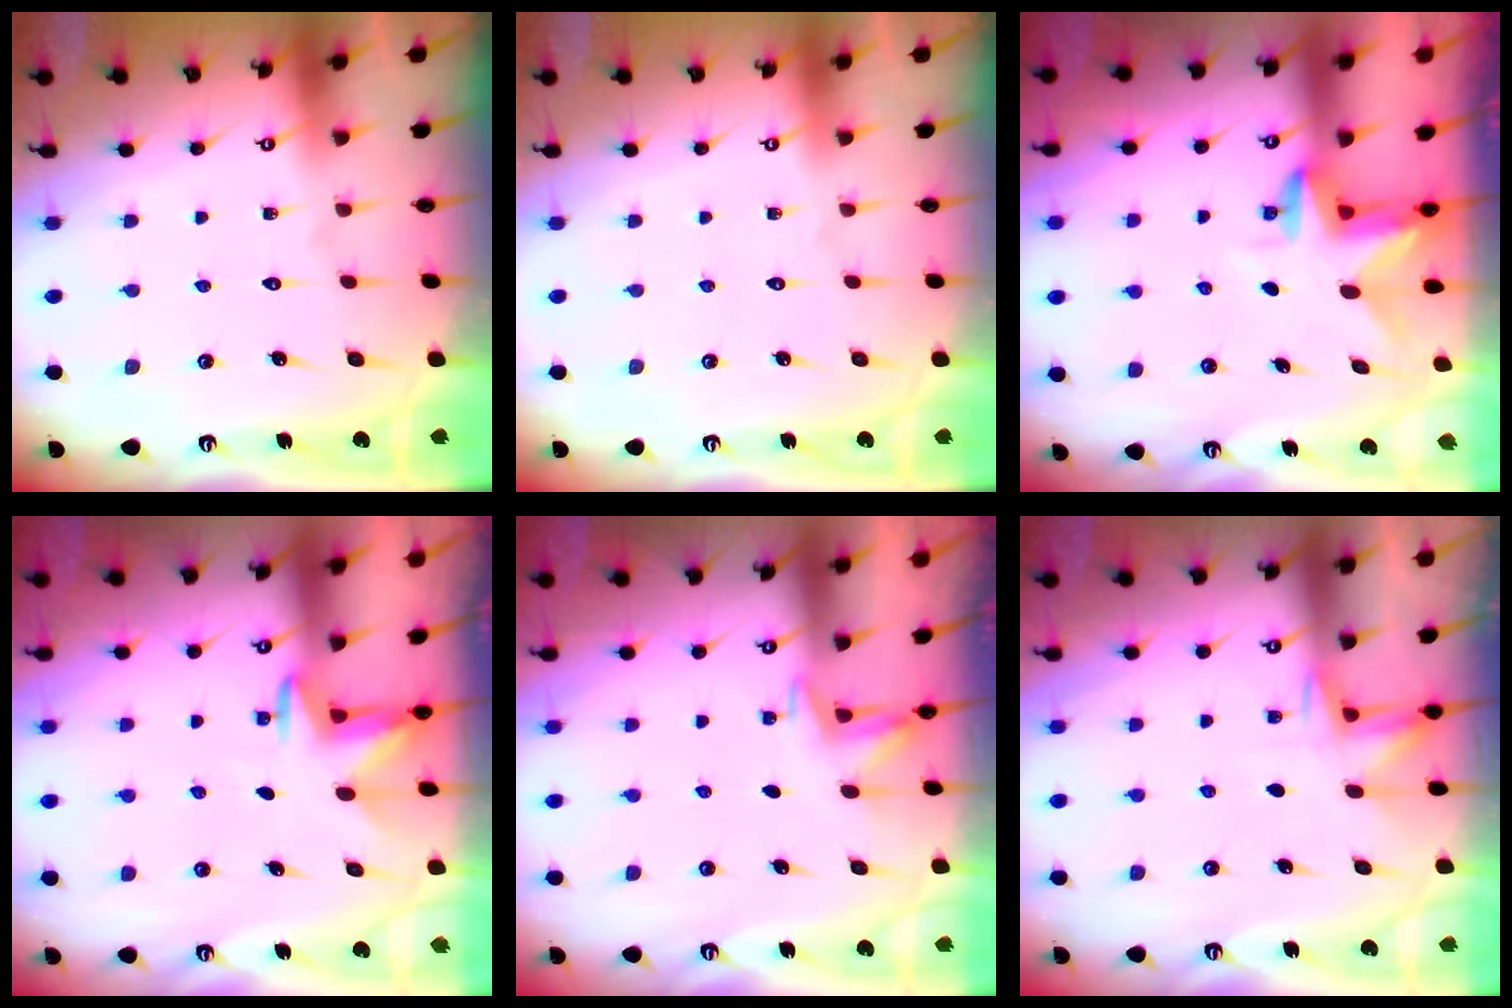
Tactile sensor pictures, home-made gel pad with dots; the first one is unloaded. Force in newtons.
{"total": 0.0}
{"total": 3.0, "press": 3.0, "slide": 0.3}
{"total": 3.4, "press": 3.2, "slide": 1.0}
{"total": 2.4, "press": 2.1, "slide": 1.2}
{"total": 4.4, "press": 4.1, "slide": 1.4}